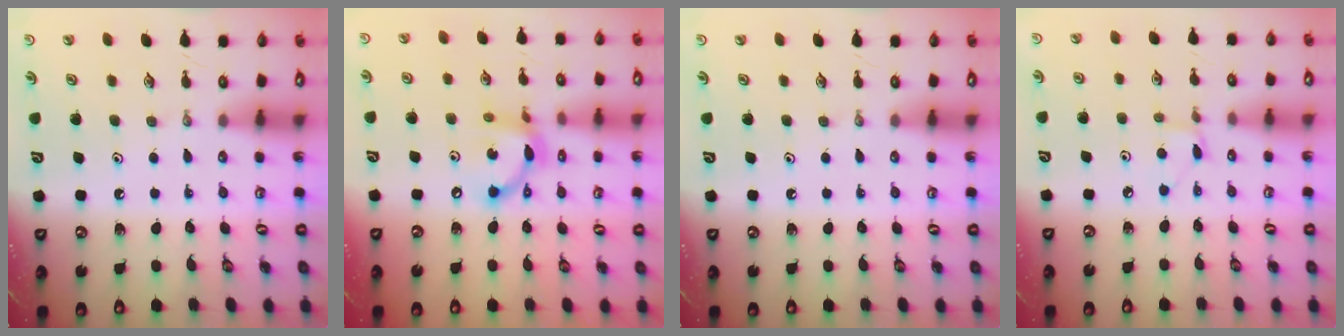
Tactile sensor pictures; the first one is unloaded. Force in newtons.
{"total": 12.5, "press": 12.5, "slide": 0.5}
{"total": 0.0}
{"total": 4.1, "press": 4.0, "slide": 0.7}